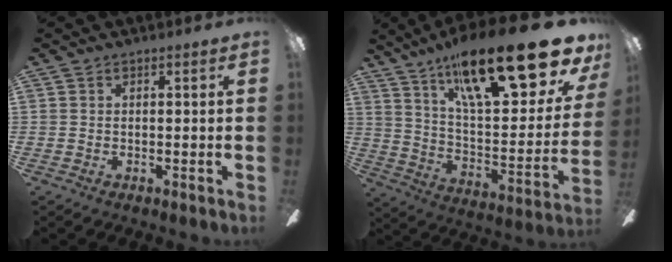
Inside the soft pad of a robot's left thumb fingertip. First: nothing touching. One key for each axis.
{"total": 29.3, "fx": 19.0, "fy": 8.1, "fz": 20.9, "tx": -0.314, "ty": -0.123, "tz": 0.311}